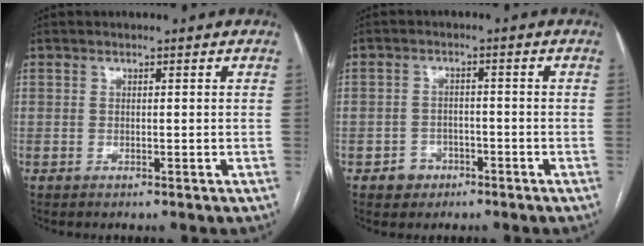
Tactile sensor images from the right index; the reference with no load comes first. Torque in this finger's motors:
{"motor_torque": [-0.19, 0.09, -0.62, -0.15]}